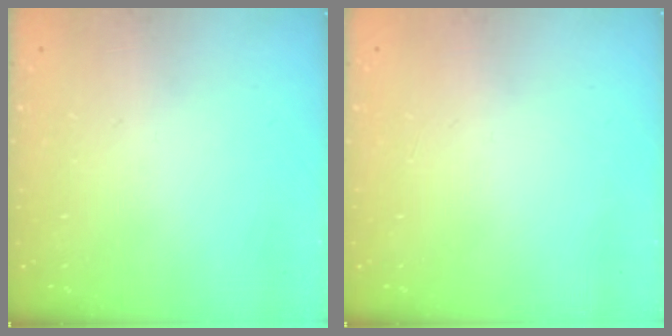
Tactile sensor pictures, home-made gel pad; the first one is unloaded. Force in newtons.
{"total": 0.0}